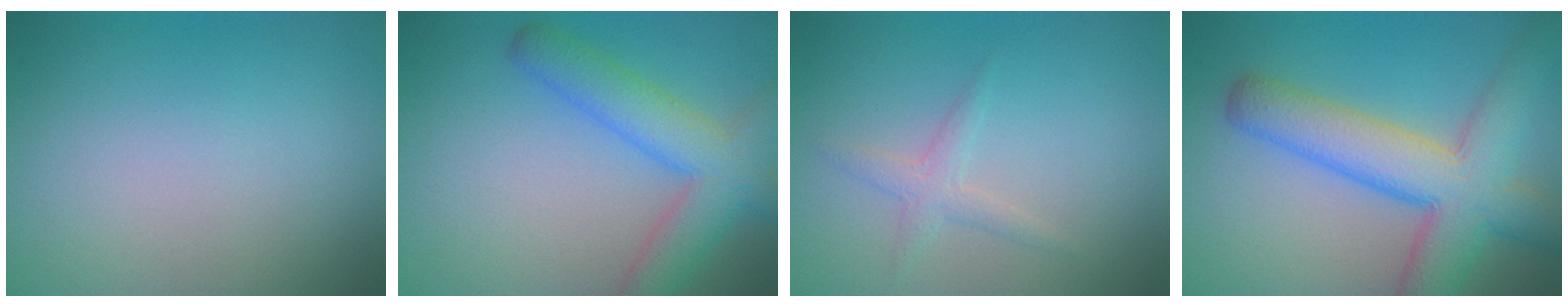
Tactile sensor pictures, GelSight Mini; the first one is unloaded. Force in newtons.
{"total": 4.5, "press": 4.5, "slide": 0.3}
{"total": 1.6, "press": 1.6, "slide": 0.0}
{"total": 8.3, "press": 8.3, "slide": 0.3}